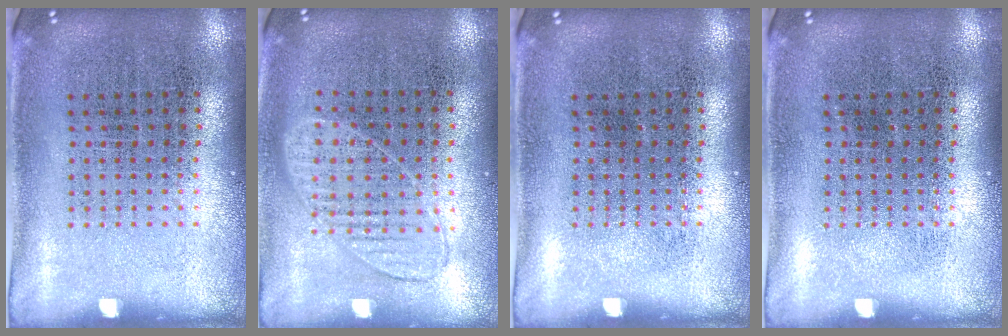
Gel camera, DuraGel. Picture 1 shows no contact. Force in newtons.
{"total": 0.9, "press": 0.9, "slide": 0.4}
{"total": 0.0}
{"total": 0.0}